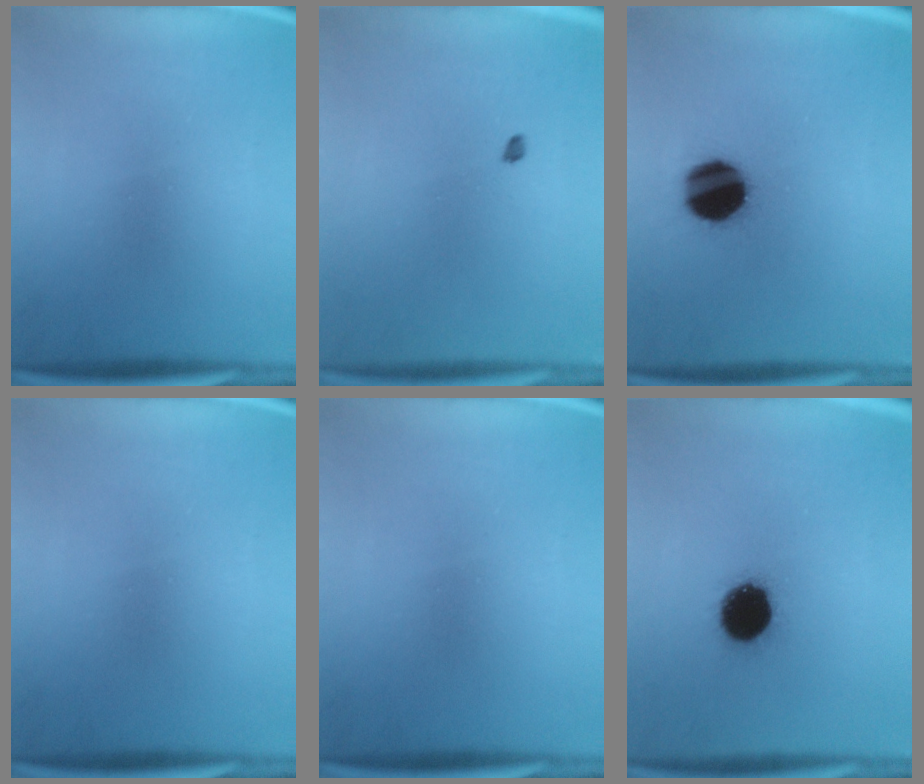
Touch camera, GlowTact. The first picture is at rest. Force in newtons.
{"total": 0.9}
{"total": 16.2}
{"total": 0.0}
{"total": 0.0}
{"total": 12.5}